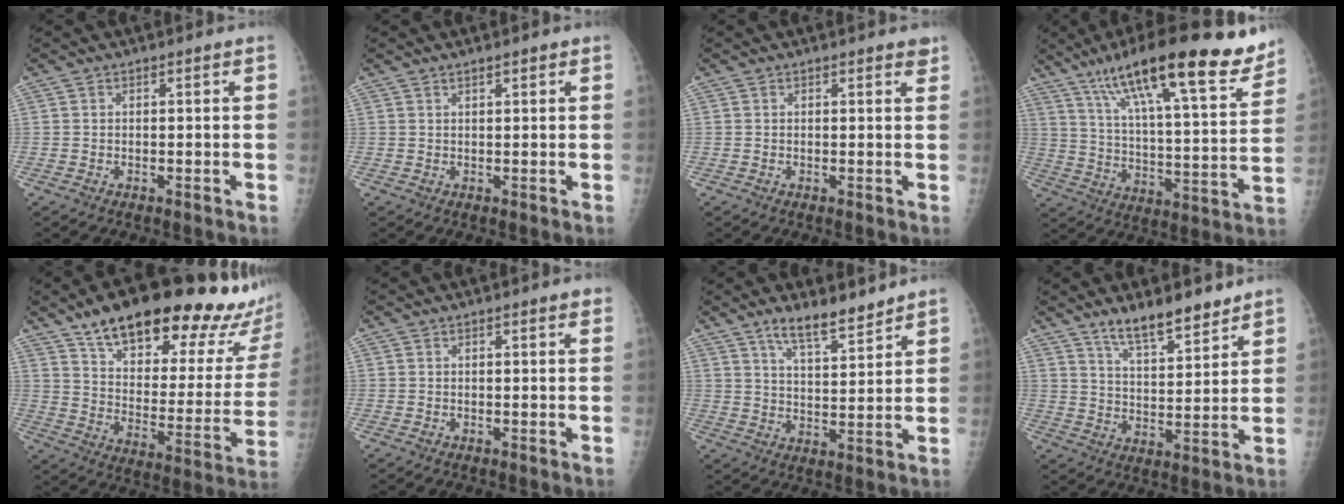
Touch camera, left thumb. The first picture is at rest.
{"total": 1.3, "force": [0.9, 0.3, 0.8], "torque": [-0.012, -0.003, 0.014]}
{"total": 1.3, "force": [1.0, 0.4, 0.7], "torque": [-0.002, -0.004, 0.009]}
{"total": 25.1, "force": [17.0, 5.6, 17.5], "torque": [-0.256, -0.045, 0.272]}
{"total": 30.4, "force": [22.1, 10.1, 18.2], "torque": [-0.226, -0.073, 0.312]}
{"total": 1.6, "force": [1.0, 0.3, 1.2], "torque": [-0.015, -0.002, 0.010]}
{"total": 8.1, "force": [6.5, 2.0, 4.4], "torque": [-0.062, -0.049, 0.116]}
{"total": 9.7, "force": [7.7, 2.5, 5.4], "torque": [-0.076, -0.055, 0.138]}